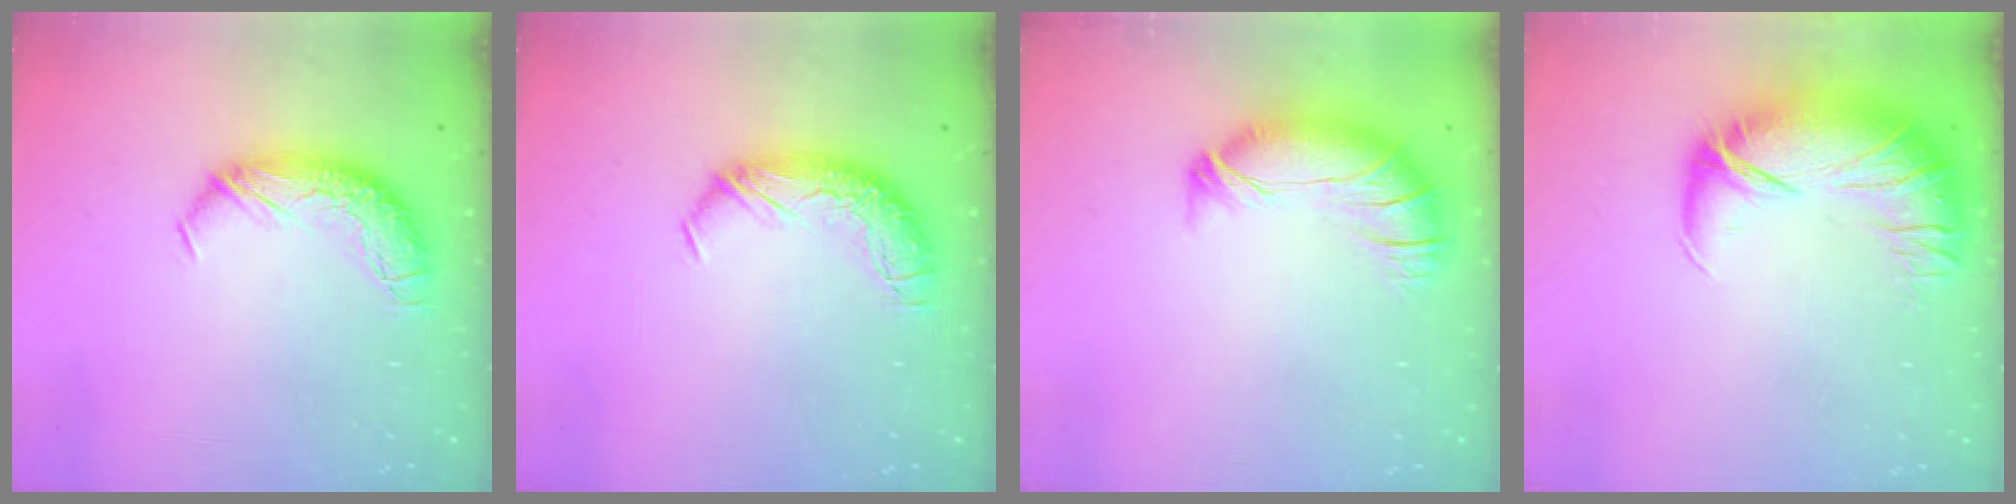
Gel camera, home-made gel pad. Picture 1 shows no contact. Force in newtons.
{"total": 0.0}
{"total": 3.7, "press": 2.6, "slide": 2.6}
{"total": 2.9, "press": 0.7, "slide": 2.9}